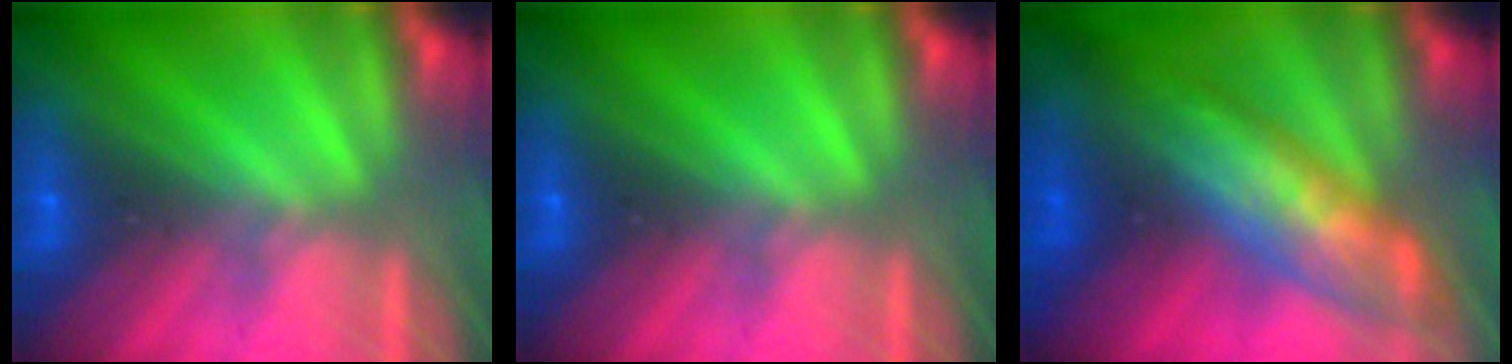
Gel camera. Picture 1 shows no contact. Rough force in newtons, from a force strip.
{"total": 0.0}
{"total": 7.4}